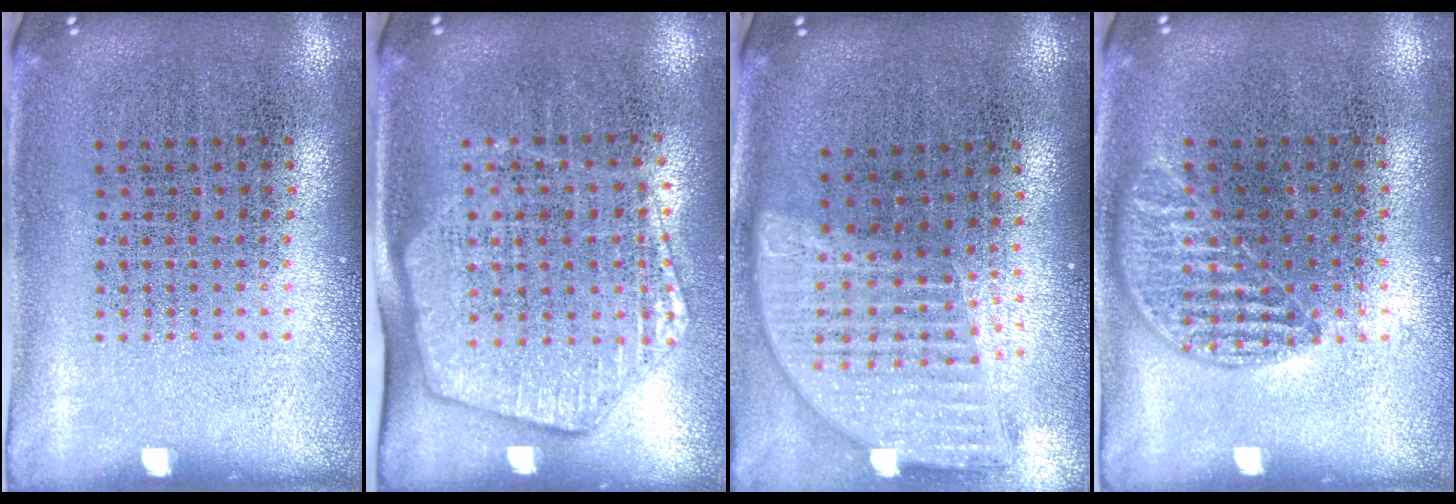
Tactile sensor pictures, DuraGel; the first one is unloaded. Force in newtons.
{"total": 1.8, "press": 1.5, "slide": 0.9}
{"total": 1.8, "press": 1.5, "slide": 1.0}
{"total": 1.0, "press": 0.8, "slide": 0.5}